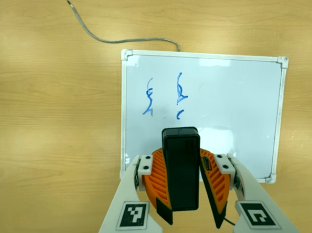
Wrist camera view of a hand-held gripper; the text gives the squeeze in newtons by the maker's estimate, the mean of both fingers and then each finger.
{"total": 9.2, "left": 9.4, "right": 9.0}